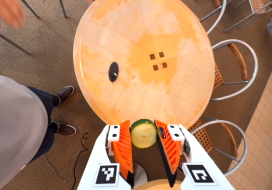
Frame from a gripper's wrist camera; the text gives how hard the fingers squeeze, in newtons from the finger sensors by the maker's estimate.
{"total": 8.9, "left": 8.6, "right": 9.2}